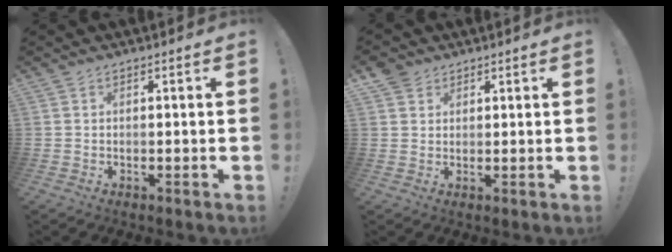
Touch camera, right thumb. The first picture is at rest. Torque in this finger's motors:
{"motor_torque": [0.36, 0.24, 0.25, 0.02, 0.08]}